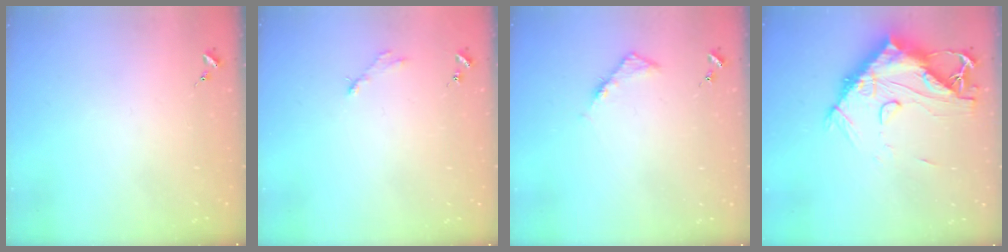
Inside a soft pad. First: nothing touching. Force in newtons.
{"total": 2.8, "press": 2.8, "slide": 0.4}
{"total": 4.1, "press": 4.0, "slide": 0.5}
{"total": 18.5, "press": 18.4, "slide": 1.9}